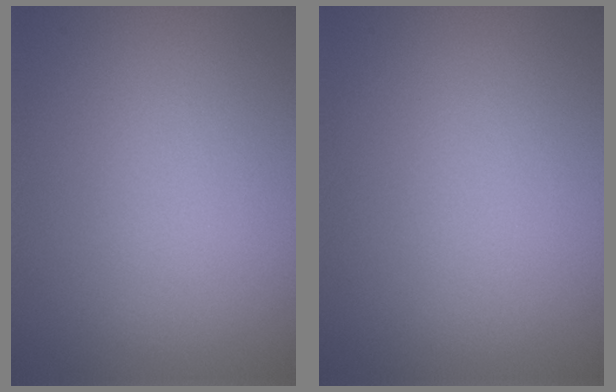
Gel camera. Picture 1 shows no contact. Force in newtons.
{"total": 0.0}